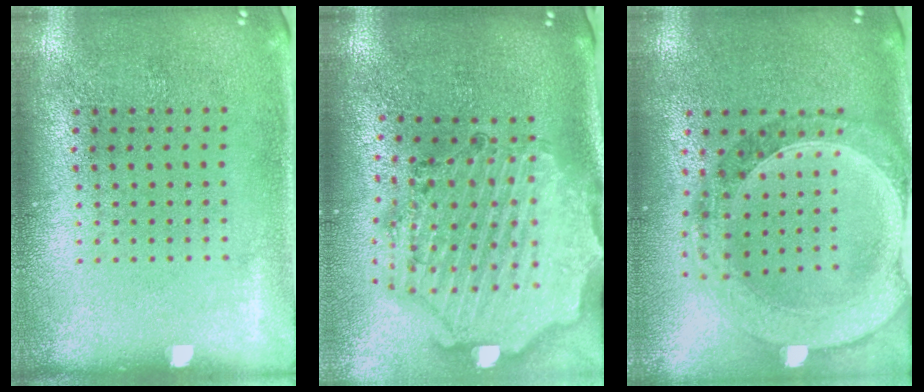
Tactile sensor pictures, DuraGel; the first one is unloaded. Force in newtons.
{"total": 2.9, "press": 2.6, "slide": 1.2}
{"total": 1.5, "press": 1.5, "slide": 0.3}